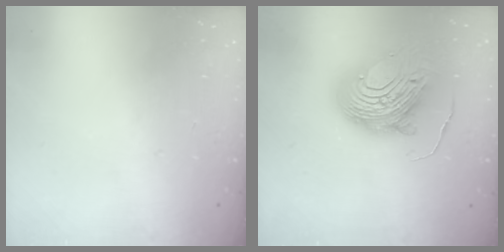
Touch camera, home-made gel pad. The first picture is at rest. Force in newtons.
{"total": 14.9, "press": 14.8, "slide": 1.3}